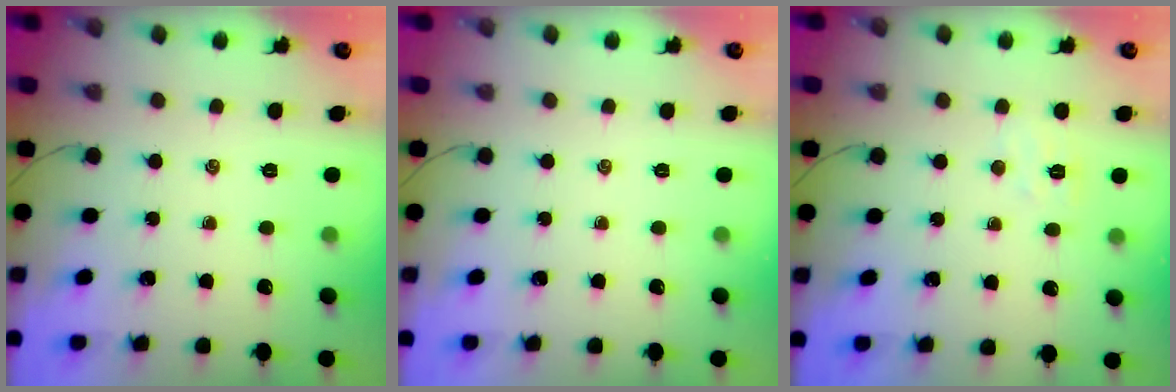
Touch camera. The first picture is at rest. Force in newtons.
{"total": 0.0}
{"total": 4.1, "press": 4.0, "slide": 1.0}